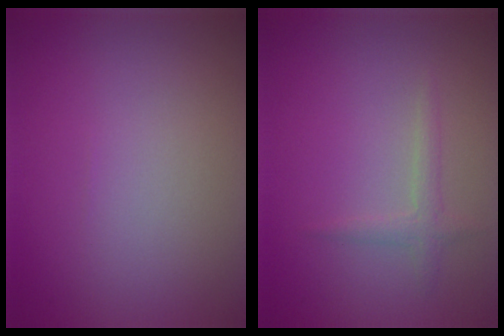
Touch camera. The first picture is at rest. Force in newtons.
{"total": 1.3, "press": 1.3, "slide": 0.0}